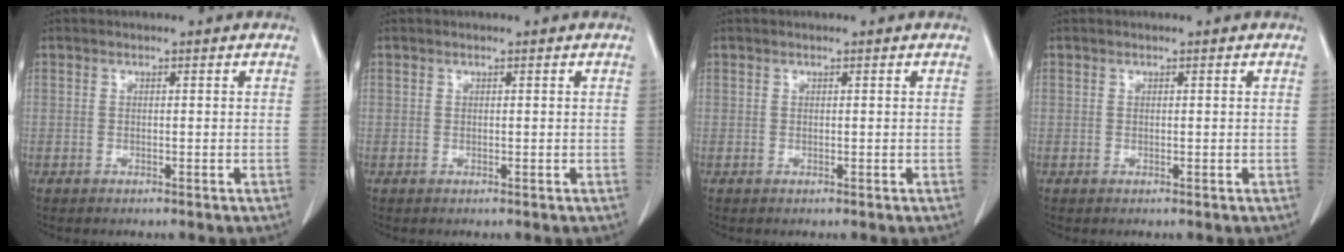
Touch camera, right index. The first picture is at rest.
{"total": 0.0}
{"total": 0.0}
{"total": 0.0}